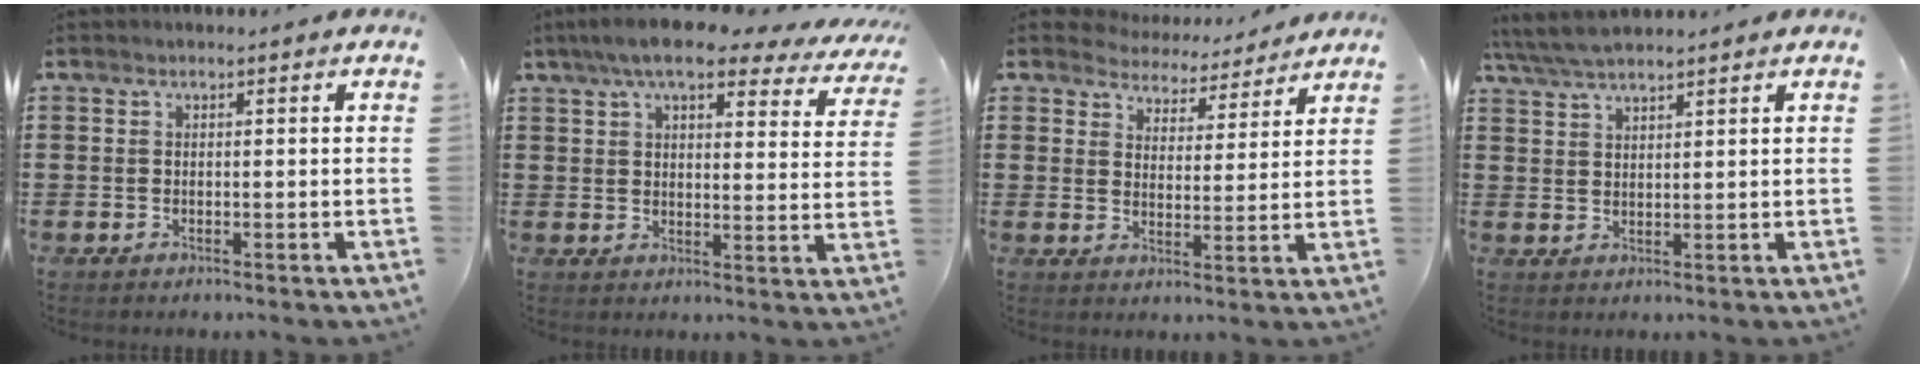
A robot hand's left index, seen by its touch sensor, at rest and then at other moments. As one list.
[{"total": 8.4, "force": [6.7, 1.5, 4.8], "torque": [-0.099, -0.022, 0.116]}, {"total": 4.8, "force": [4.8, 0.6, -0.2], "torque": [-0.017, -0.034, 0.081]}, {"total": 4.0, "force": [3.5, 0.5, 1.9], "torque": [-0.046, -0.005, 0.066]}]